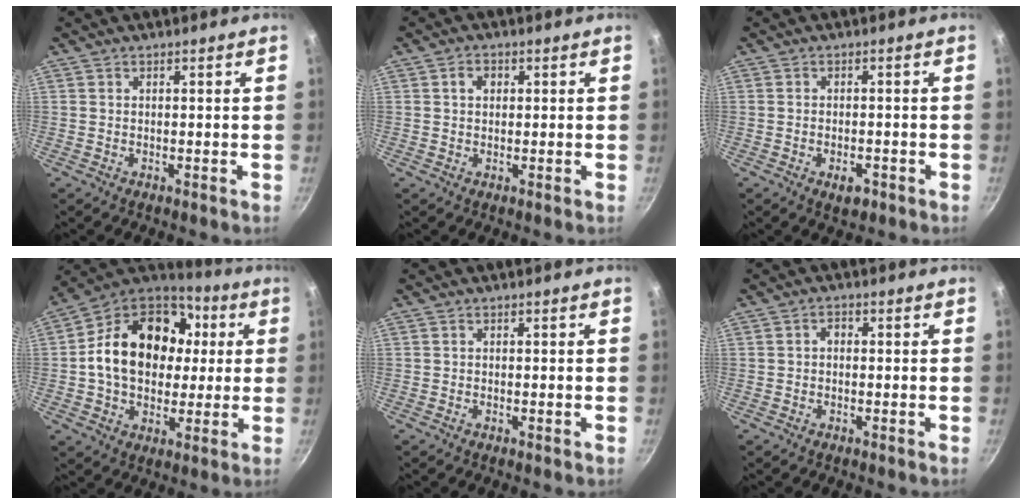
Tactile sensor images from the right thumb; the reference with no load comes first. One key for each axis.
{"total": 2.6, "fx": 0.6, "fy": 2.0, "fz": 1.5, "tx": -0.016, "ty": 0.004, "tz": 0.007}
{"total": 3.4, "fx": -1.7, "fy": 1.8, "fz": 2.3, "tx": -0.031, "ty": 0.008, "tz": -0.023}
{"total": 22.1, "fx": 2.6, "fy": 16.5, "fz": 14.5, "tx": -0.228, "ty": 0.029, "tz": 0.036}
{"total": 0.0}
{"total": 1.5, "fx": -0.1, "fy": 1.2, "fz": 1.0, "tx": -0.014, "ty": 0.009, "tz": -0.003}